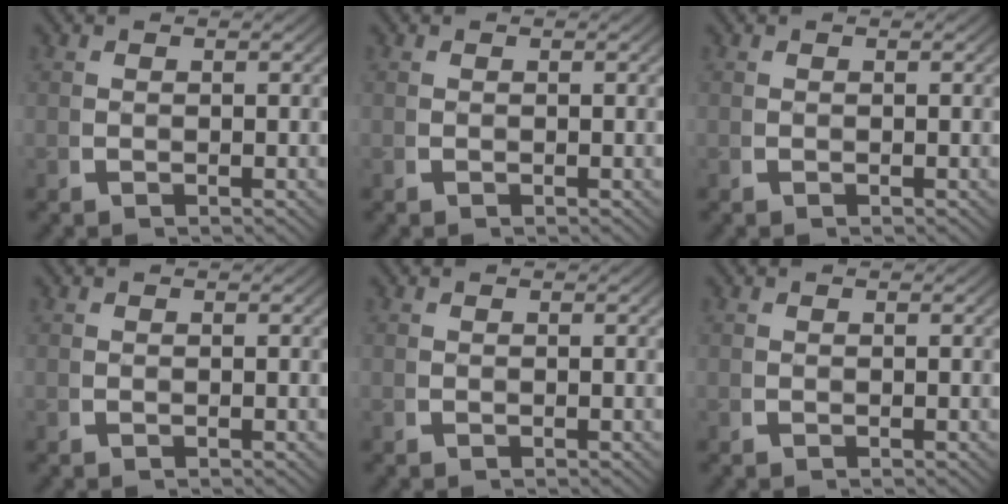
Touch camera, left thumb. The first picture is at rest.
{"total": 0.0}
{"total": 0.0}
{"total": 0.0}
{"total": 0.0}
{"total": 0.0}